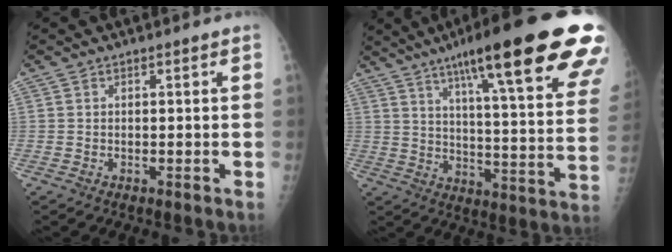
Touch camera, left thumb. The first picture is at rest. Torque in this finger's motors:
{"motor_torque": [2.79, 1.43, 2.18, -0.59, 0.56]}